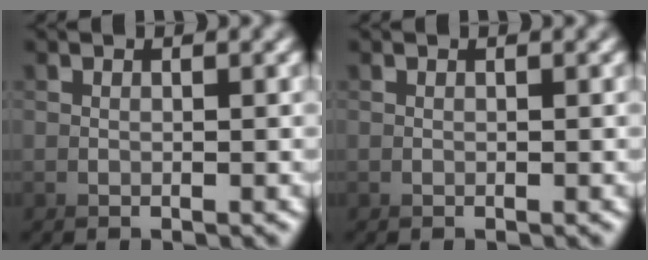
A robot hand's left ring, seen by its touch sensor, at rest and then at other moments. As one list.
[{"total": 0.0}]